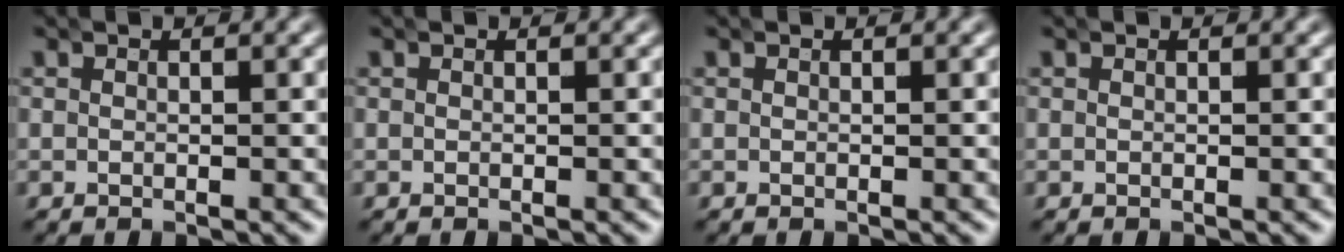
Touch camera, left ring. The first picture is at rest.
{"total": 0.0}
{"total": 0.0}
{"total": 0.0}